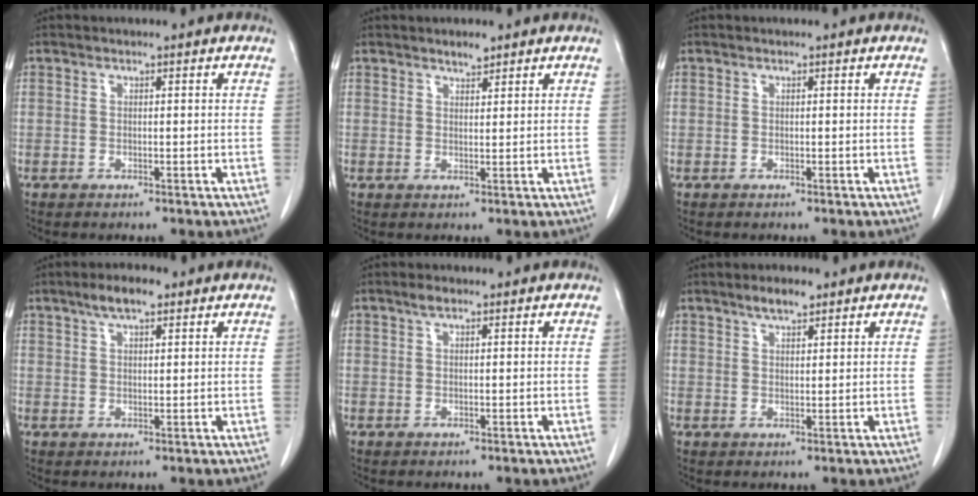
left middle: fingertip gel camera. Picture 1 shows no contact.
{"total": 1.7, "force": [1.5, 0.5, 0.7], "torque": [-0.015, -0.001, 0.025]}
{"total": 0.0}
{"total": 4.2, "force": [2.7, 1.4, 2.9], "torque": [-0.056, 0.010, 0.047]}
{"total": 1.2, "force": [0.8, 0.5, 0.8], "torque": [-0.015, 0.007, 0.014]}
{"total": 3.1, "force": [2.3, 0.9, 1.8], "torque": [-0.036, 0.004, 0.040]}